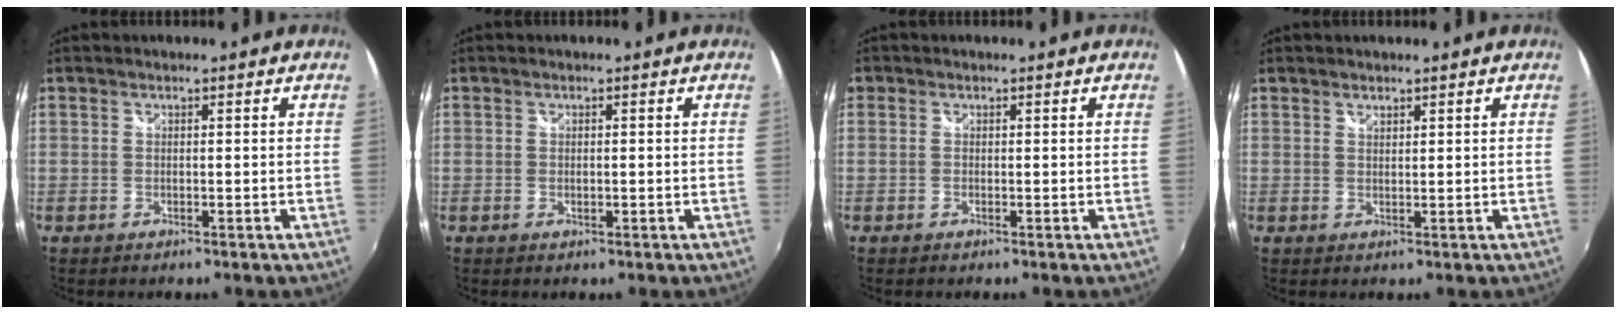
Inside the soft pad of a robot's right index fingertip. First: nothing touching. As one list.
[{"total": 0.8, "force": [0.0, 0.3, 0.7], "torque": [-0.015, -0.001, -0.002]}, {"total": 0.8, "force": [-0.3, 0.7, 0.2], "torque": [-0.005, -0.003, -0.012]}, {"total": 1.1, "force": [0.9, 0.5, 0.3], "torque": [-0.002, 0.000, 0.016]}]